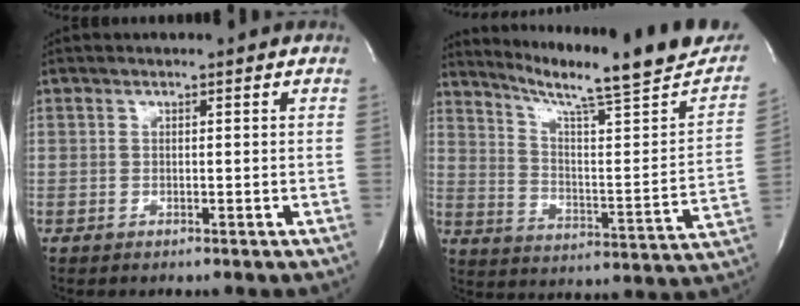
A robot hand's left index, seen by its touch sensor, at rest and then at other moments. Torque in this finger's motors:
{"motor_torque": [-0.47, -0.63, 0.18, 0.06]}